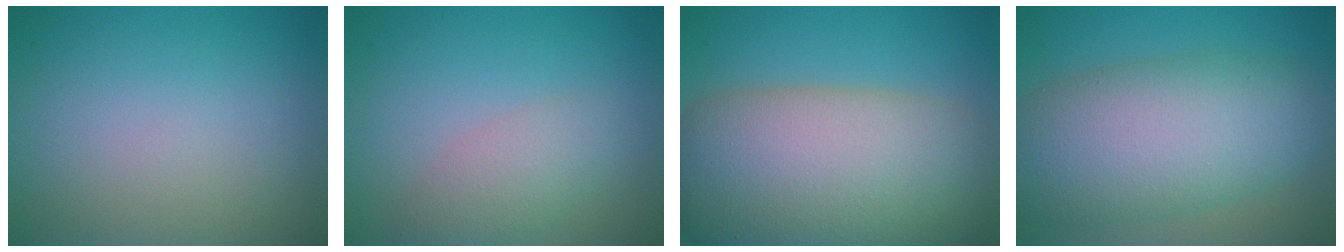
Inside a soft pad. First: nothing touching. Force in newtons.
{"total": 2.9, "press": 2.9, "slide": 0.2}
{"total": 15.0, "press": 15.0, "slide": 0.6}
{"total": 10.7, "press": 10.7, "slide": 0.5}